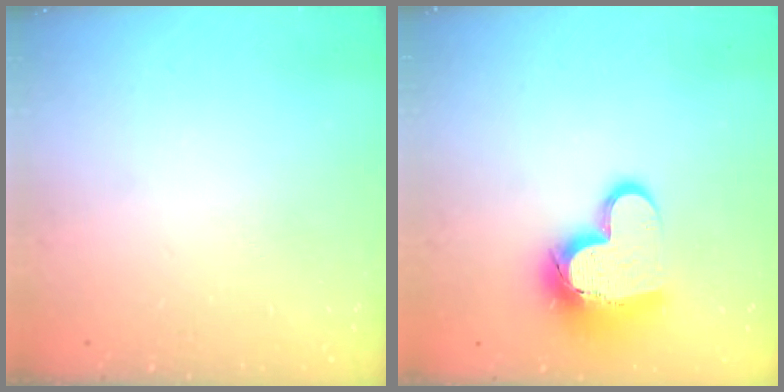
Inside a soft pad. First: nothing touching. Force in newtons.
{"total": 15.0, "press": 14.9, "slide": 1.2}